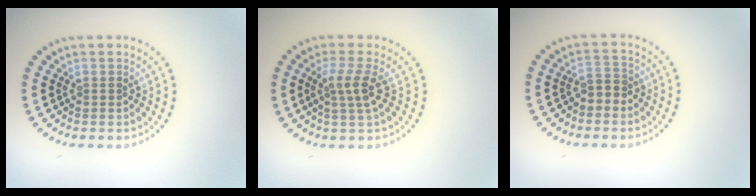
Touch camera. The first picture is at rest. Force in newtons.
{"total": 2.4, "press": 1.9, "slide": 1.5}
{"total": 1.8, "press": 1.6, "slide": 0.8}